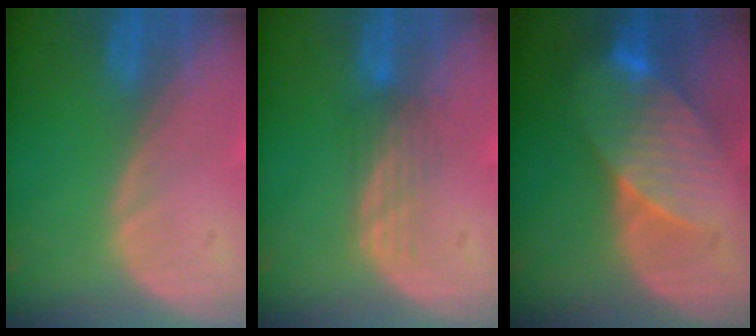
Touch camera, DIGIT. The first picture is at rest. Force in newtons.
{"total": 3.5, "press": 2.8, "slide": 2.1}
{"total": 8.2, "press": 7.7, "slide": 2.7}